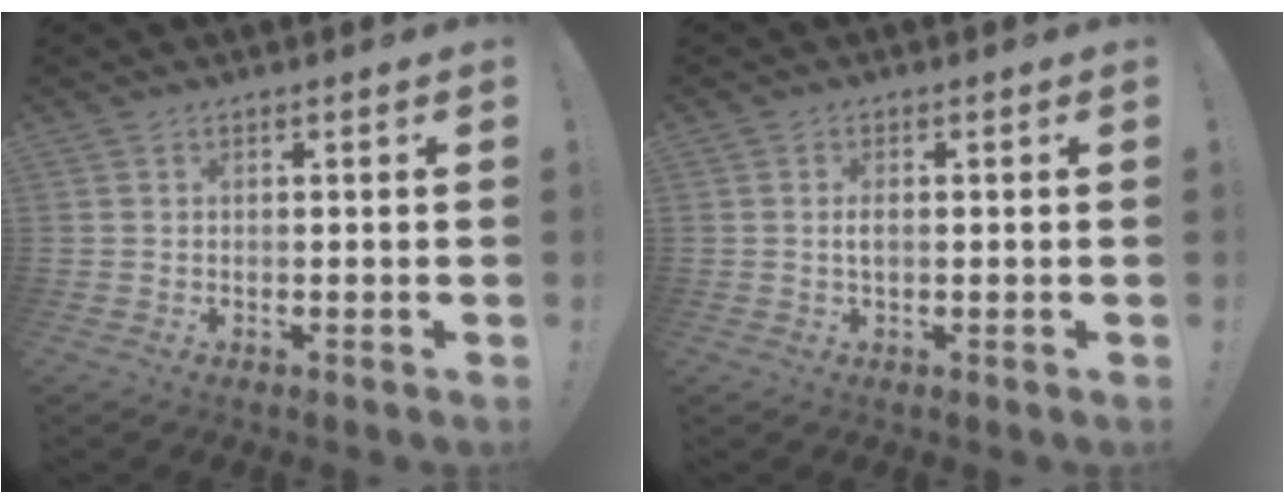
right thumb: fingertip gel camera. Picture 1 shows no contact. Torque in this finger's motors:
{"motor_torque": [-0.11, 0.02, -0.05, 0.08, 0.03]}